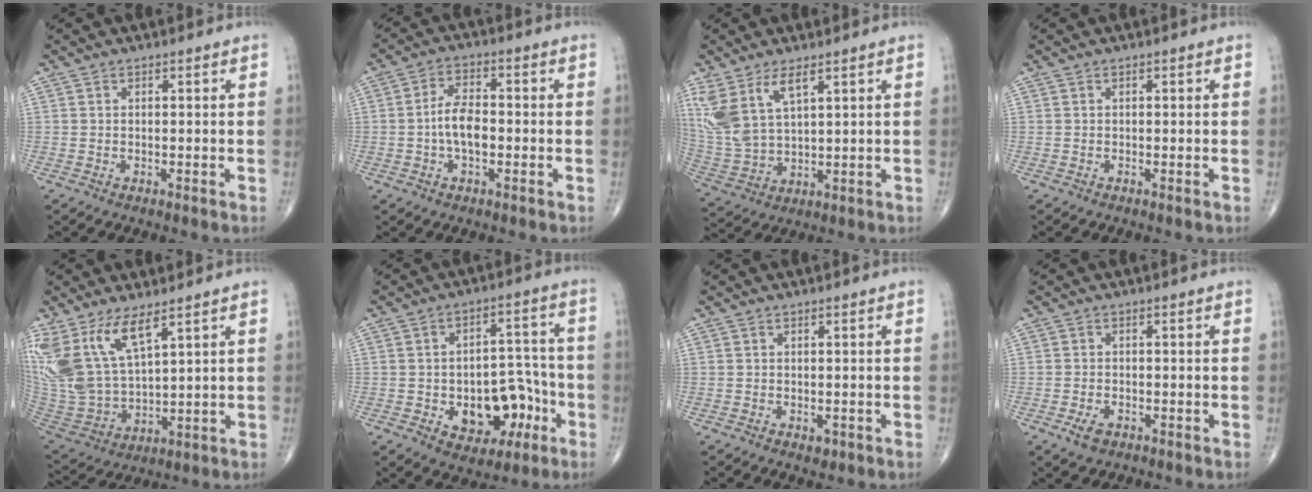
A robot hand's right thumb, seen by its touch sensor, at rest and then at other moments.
{"total": 6.7, "force": [-1.1, 3.5, 5.7], "torque": [-0.104, 0.017, -0.026]}
{"total": 11.2, "force": [5.7, 4.7, 8.4], "torque": [-0.189, -0.019, 0.130]}
{"total": 0.0}
{"total": 15.9, "force": [8.6, 6.6, 11.6], "torque": [-0.245, -0.041, 0.193]}
{"total": 13.3, "force": [-4.2, 8.6, 9.2], "torque": [-0.083, 0.047, -0.049]}
{"total": 1.2, "force": [-0.5, 0.8, 0.7], "torque": [-0.007, -0.001, -0.003]}
{"total": 2.9, "force": [-1.5, 1.8, 1.8], "torque": [-0.034, 0.002, -0.024]}